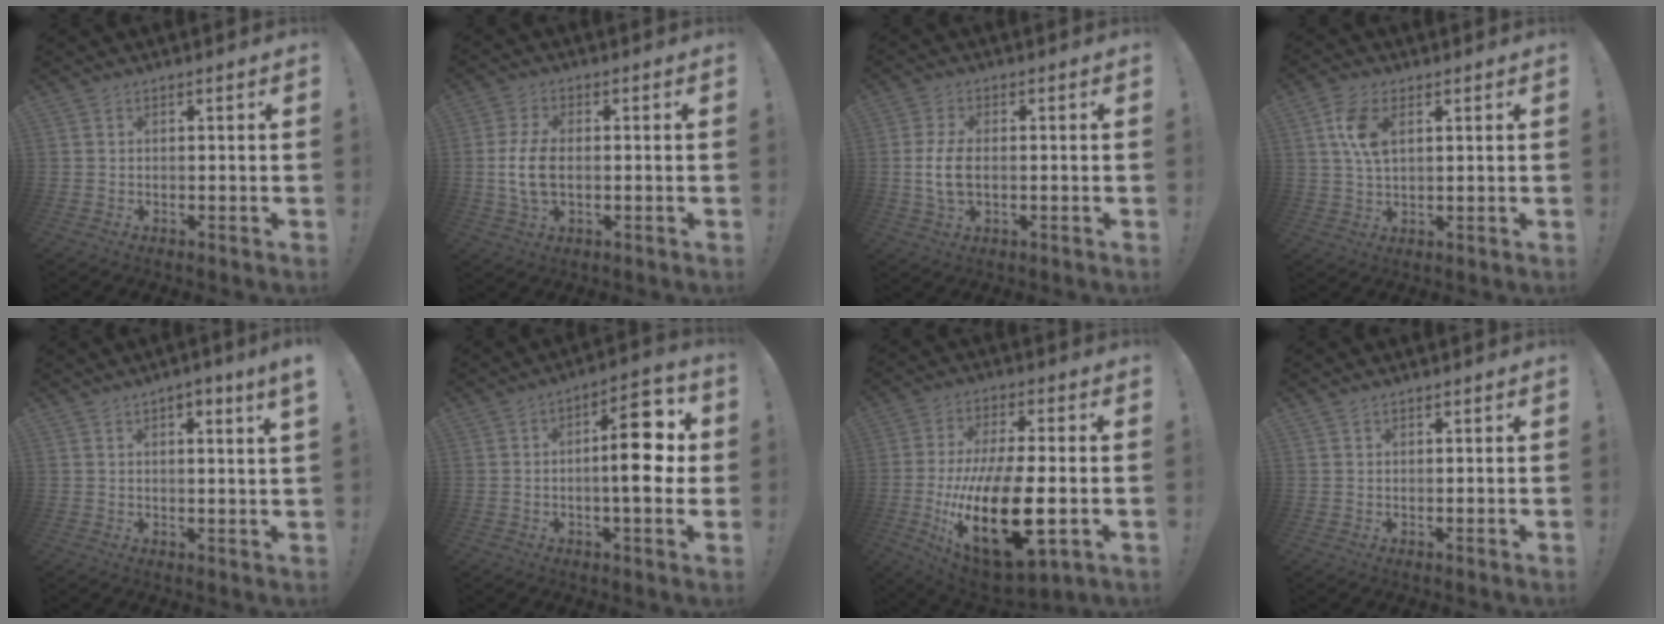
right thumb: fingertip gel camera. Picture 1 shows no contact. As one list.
[{"total": 8.3, "force": [-0.8, 4.6, 6.9], "torque": [-0.139, -0.006, -0.012]}, {"total": 7.1, "force": [-0.7, 3.8, 6.0], "torque": [-0.118, -0.004, -0.011]}, {"total": 8.3, "force": [2.9, 4.4, 6.4], "torque": [-0.128, 0.001, 0.052]}, {"total": 3.4, "force": [1.8, -0.4, 2.9], "torque": [-0.036, -0.012, 0.024]}, {"total": 14.0, "force": [0.8, 5.0, 13.0], "torque": [-0.168, 0.001, 0.003]}, {"total": 24.6, "force": [-4.8, 10.2, 21.8], "torque": [-0.408, 0.000, -0.066]}, {"total": 1.0, "force": [0.9, 0.3, 0.3], "torque": [0.000, -0.003, 0.016]}]